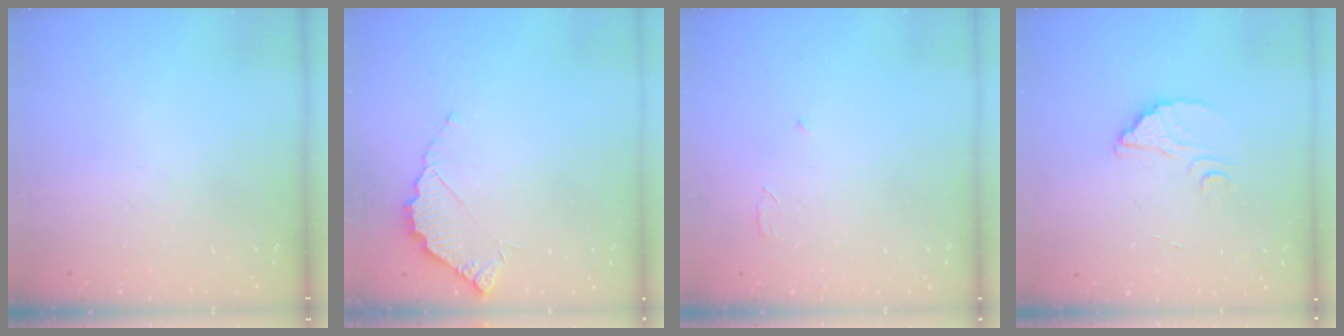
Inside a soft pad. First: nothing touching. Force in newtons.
{"total": 4.0, "press": 4.0, "slide": 0.3}
{"total": 2.6, "press": 2.6, "slide": 0.2}
{"total": 2.1, "press": 2.1, "slide": 0.1}